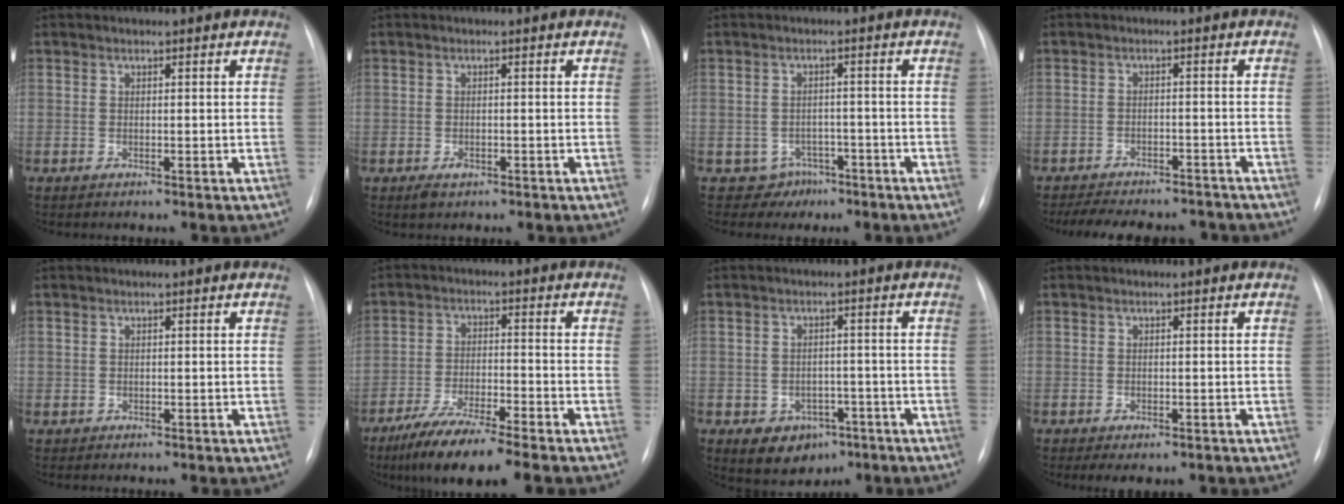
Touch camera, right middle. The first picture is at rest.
{"total": 1.8, "force": [-0.8, 1.2, 1.0], "torque": [-0.015, 0.000, -0.005]}
{"total": 3.7, "force": [-2.2, 3.0, -0.2], "torque": [0.007, 0.012, -0.026]}
{"total": 13.6, "force": [-12.1, 4.4, 4.6], "torque": [-0.088, 0.008, -0.154]}
{"total": 0.6, "force": [0.0, 0.6, 0.1], "torque": [0.004, 0.003, -0.001]}
{"total": 10.2, "force": [-7.6, 0.5, 6.7], "torque": [-0.122, -0.030, -0.136]}
{"total": 6.5, "force": [-3.3, 4.9, 2.8], "torque": [-0.040, 0.011, -0.036]}
{"total": 2.6, "force": [-1.7, 1.3, 1.5], "torque": [-0.016, -0.003, -0.016]}